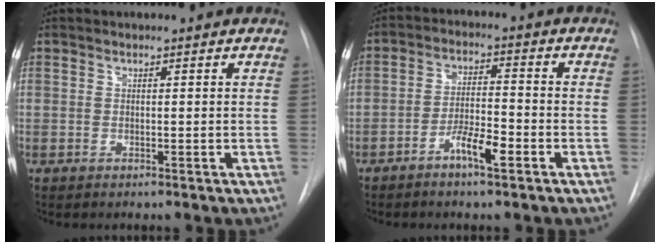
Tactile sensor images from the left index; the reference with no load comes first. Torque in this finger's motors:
{"motor_torque": [0.07, 0.18, 0.10, 0.05]}